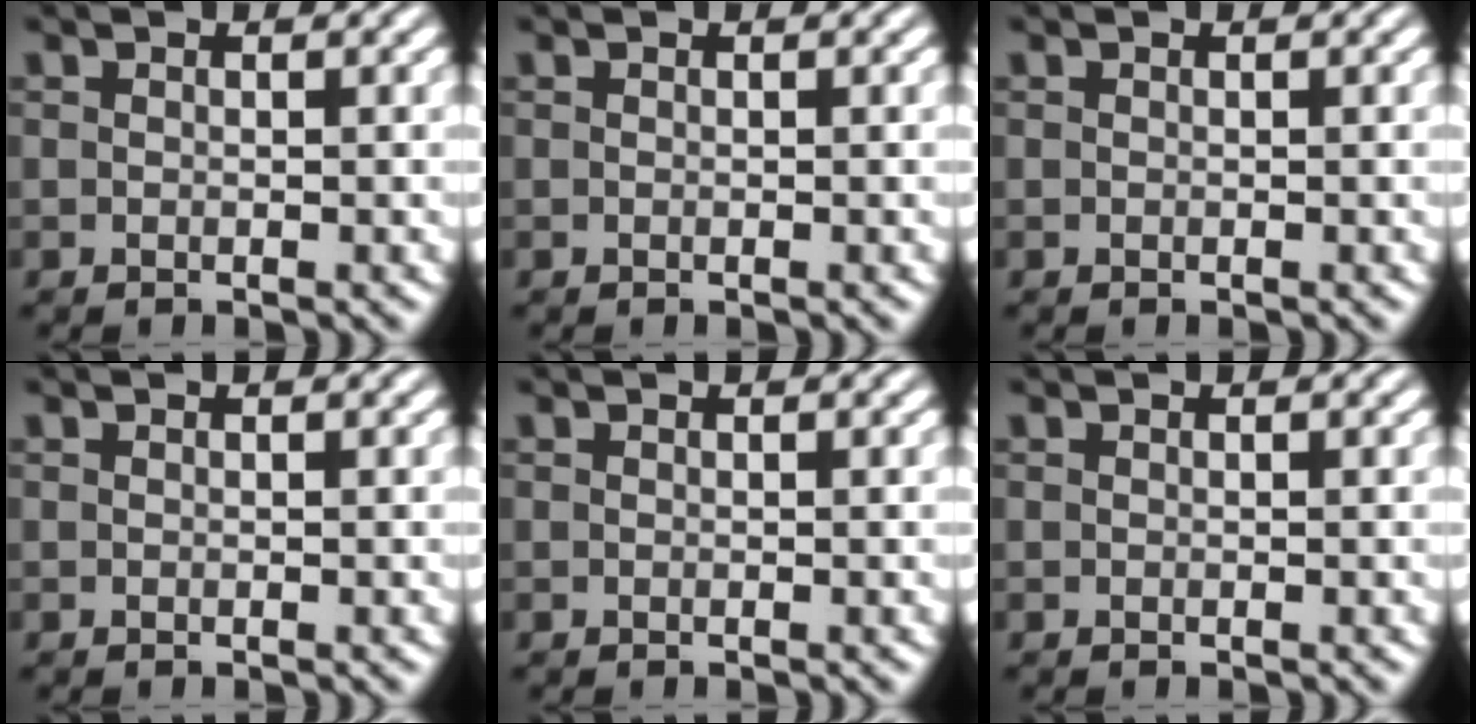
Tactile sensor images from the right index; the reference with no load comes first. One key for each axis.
{"total": 0.0}
{"total": 0.0}
{"total": 0.0}
{"total": 0.0}
{"total": 0.0}